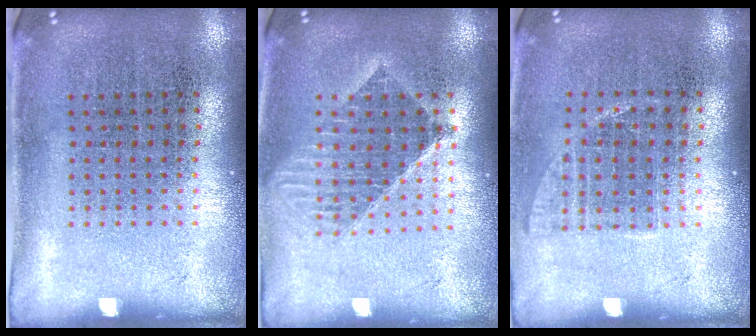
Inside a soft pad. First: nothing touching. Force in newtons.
{"total": 1.5, "press": 1.3, "slide": 0.8}
{"total": 1.0, "press": 0.8, "slide": 0.5}